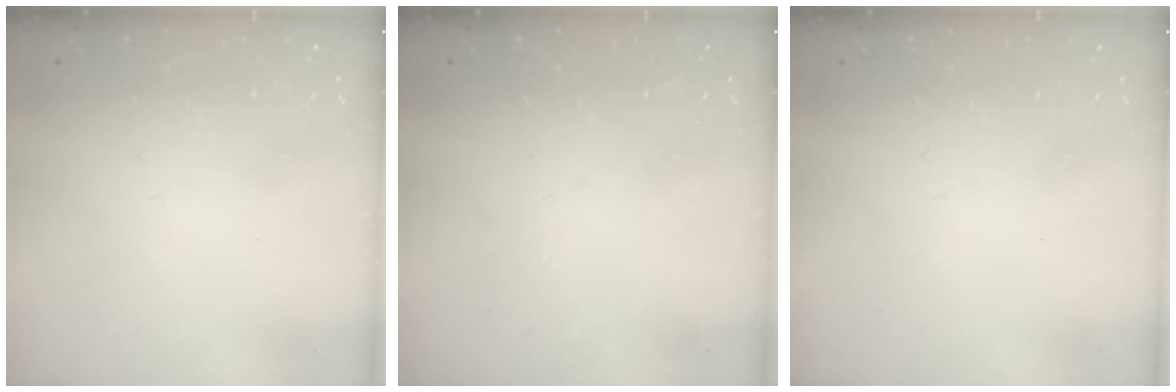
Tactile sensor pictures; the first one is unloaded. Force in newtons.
{"total": 0.0}
{"total": 0.0}